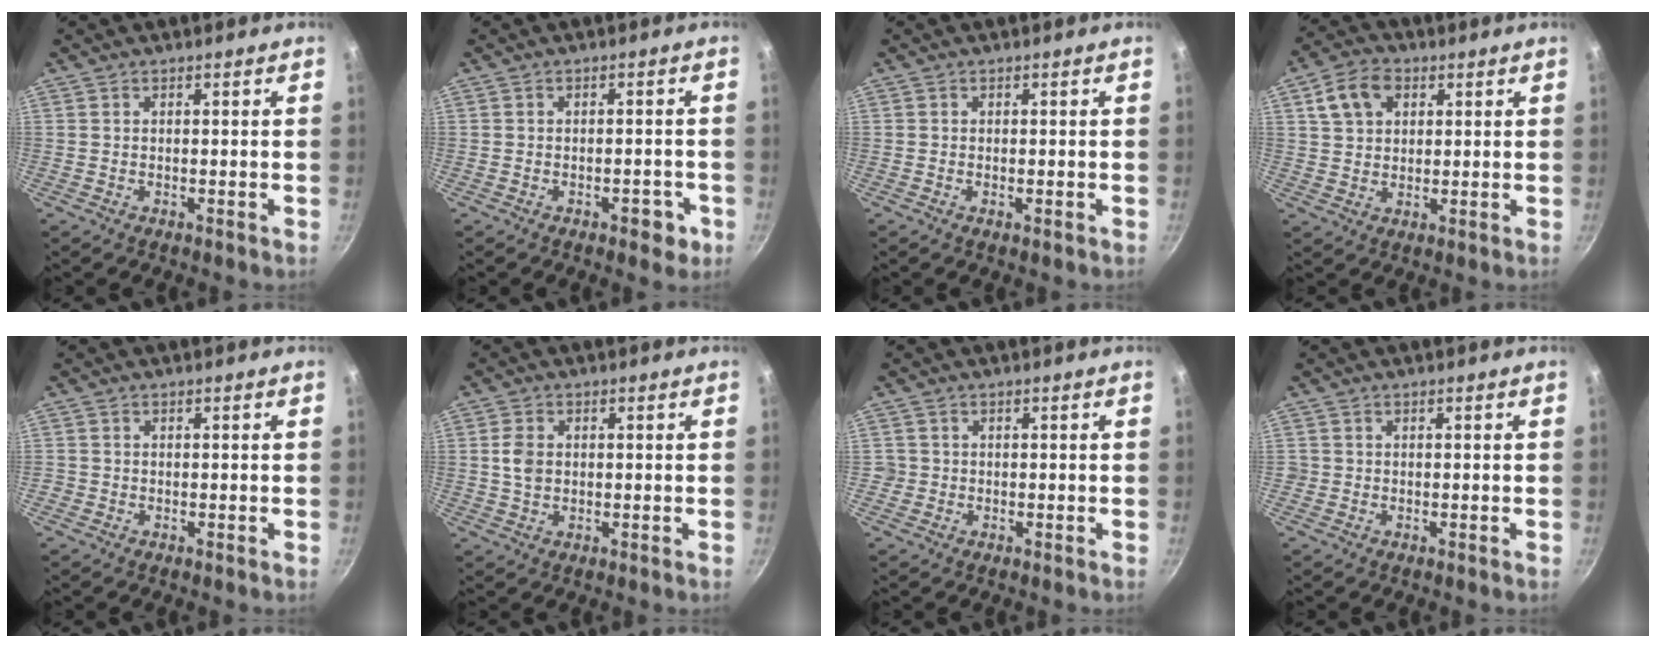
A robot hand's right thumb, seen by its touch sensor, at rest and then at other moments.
{"total": 3.9, "force": [-1.8, 2.1, 2.7], "torque": [-0.014, 0.019, -0.014]}
{"total": 0.9, "force": [-0.3, 0.3, 0.9], "torque": [-0.014, -0.001, -0.005]}
{"total": 8.2, "force": [3.0, 6.0, 4.7], "torque": [-0.072, 0.007, 0.047]}
{"total": 1.0, "force": [-0.4, 0.9, 0.2], "torque": [-0.004, 0.001, -0.010]}
{"total": 4.0, "force": [0.3, 3.0, 2.7], "torque": [-0.047, 0.003, 0.004]}
{"total": 1.7, "force": [-0.4, 1.6, 0.2], "torque": [0.003, 0.008, -0.007]}
{"total": 0.9, "force": [-0.2, 0.9, 0.1], "torque": [-0.001, 0.001, -0.006]}